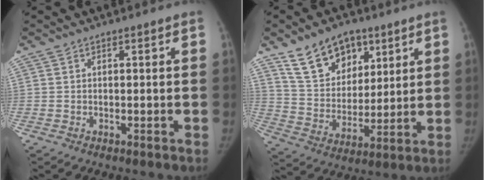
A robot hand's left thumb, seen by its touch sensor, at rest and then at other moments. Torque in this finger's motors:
{"motor_torque": [1.22, 1.23, 1.02, -0.92, 0.05]}